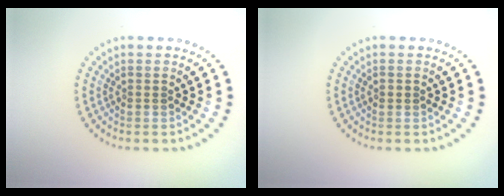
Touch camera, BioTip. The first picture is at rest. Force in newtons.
{"total": 0.7, "press": 0.7, "slide": 0.2}